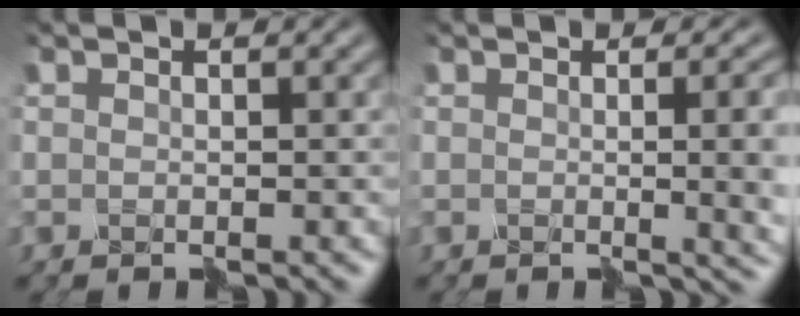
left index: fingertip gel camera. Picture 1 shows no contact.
{"total": 8.1, "force": [-0.2, 3.8, 7.2], "torque": [-0.045, -0.007, 0.016]}